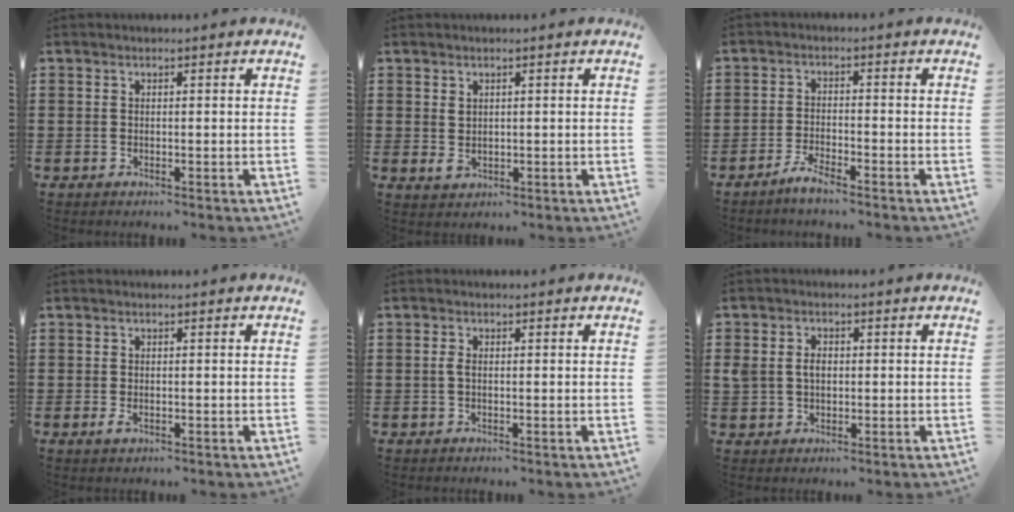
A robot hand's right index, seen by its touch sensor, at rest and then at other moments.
{"total": 1.7, "force": [0.5, 1.1, 1.2], "torque": [-0.026, -0.001, 0.011]}
{"total": 2.8, "force": [-2.5, 0.1, 1.1], "torque": [-0.028, 0.002, -0.050]}
{"total": 1.0, "force": [-0.2, 0.5, 0.9], "torque": [-0.016, -0.001, -0.004]}
{"total": 1.3, "force": [-0.1, 0.5, 1.2], "torque": [-0.032, -0.003, -0.005]}
{"total": 2.9, "force": [0.2, 2.1, 1.9], "torque": [-0.049, 0.008, 0.000]}